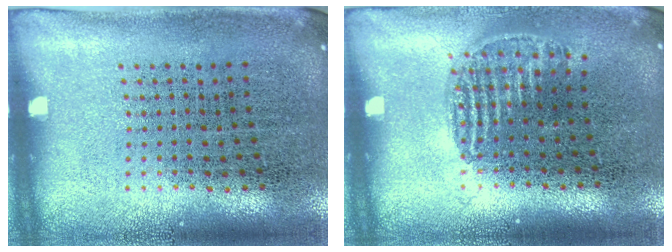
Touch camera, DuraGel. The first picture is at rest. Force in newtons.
{"total": 0.9, "press": 0.8, "slide": 0.5}